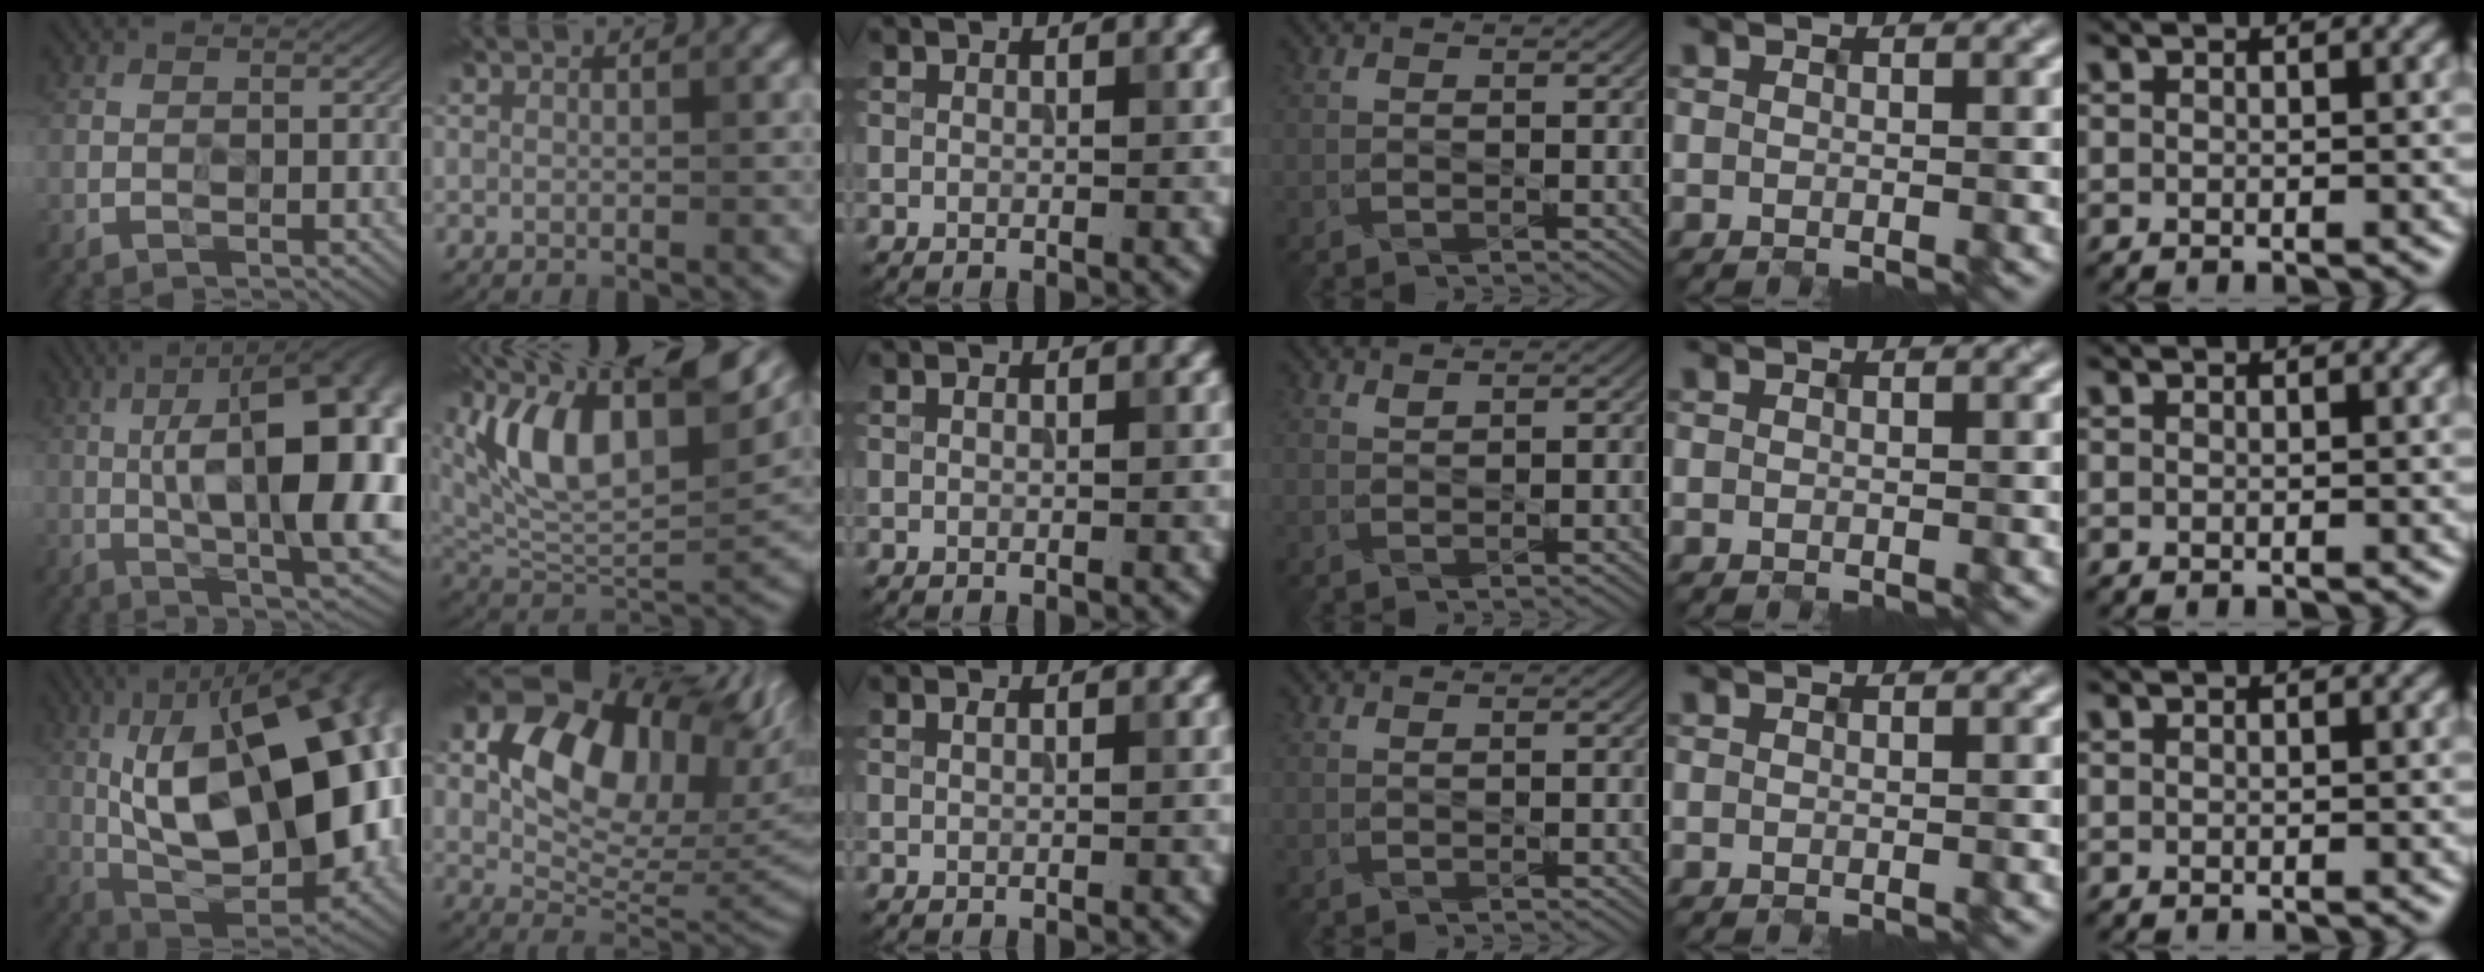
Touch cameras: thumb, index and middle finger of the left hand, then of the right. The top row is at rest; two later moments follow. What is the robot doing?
{"motion": "close", "object": "medicine box"}